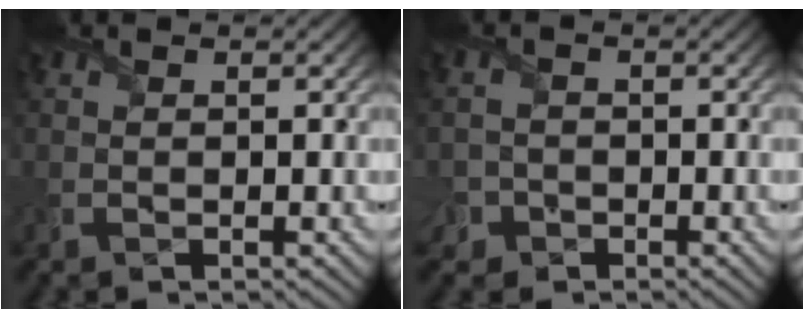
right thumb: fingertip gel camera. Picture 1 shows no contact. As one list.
[{"total": 3.2, "force": [-1.9, 2.6, 0.4], "torque": [-0.009, -0.001, -0.044]}]